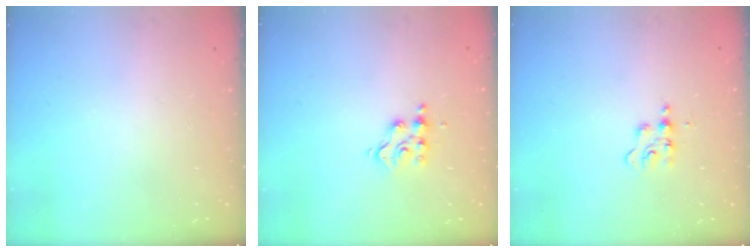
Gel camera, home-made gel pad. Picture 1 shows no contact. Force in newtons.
{"total": 5.7, "press": 5.7, "slide": 0.3}
{"total": 5.5, "press": 5.5, "slide": 0.8}